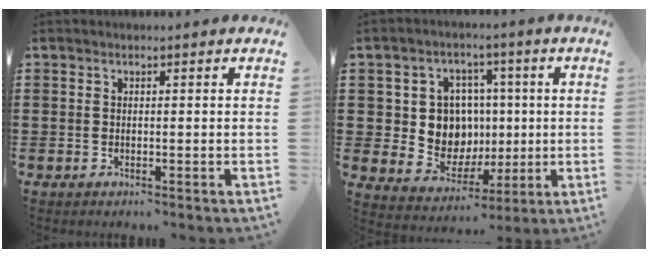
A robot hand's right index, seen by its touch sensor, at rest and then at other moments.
{"total": 9.1, "force": [0.7, 8.2, 3.8], "torque": [-0.081, 0.012, 0.019]}